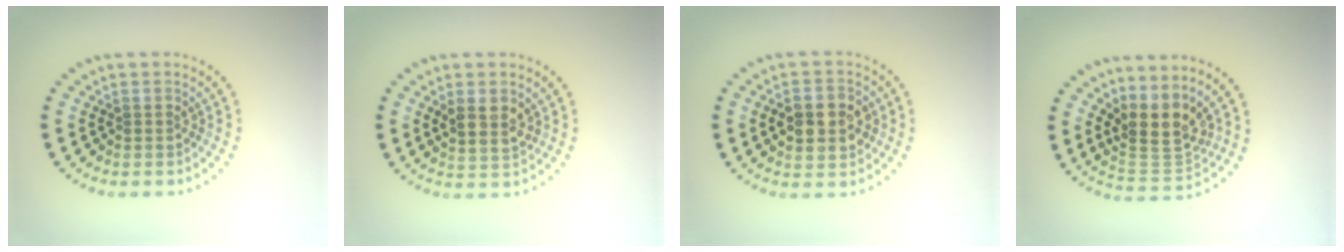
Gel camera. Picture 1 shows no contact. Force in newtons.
{"total": 2.2, "press": 2.1, "slide": 0.7}
{"total": 4.4, "press": 4.3, "slide": 0.5}
{"total": 3.9, "press": 3.0, "slide": 2.4}